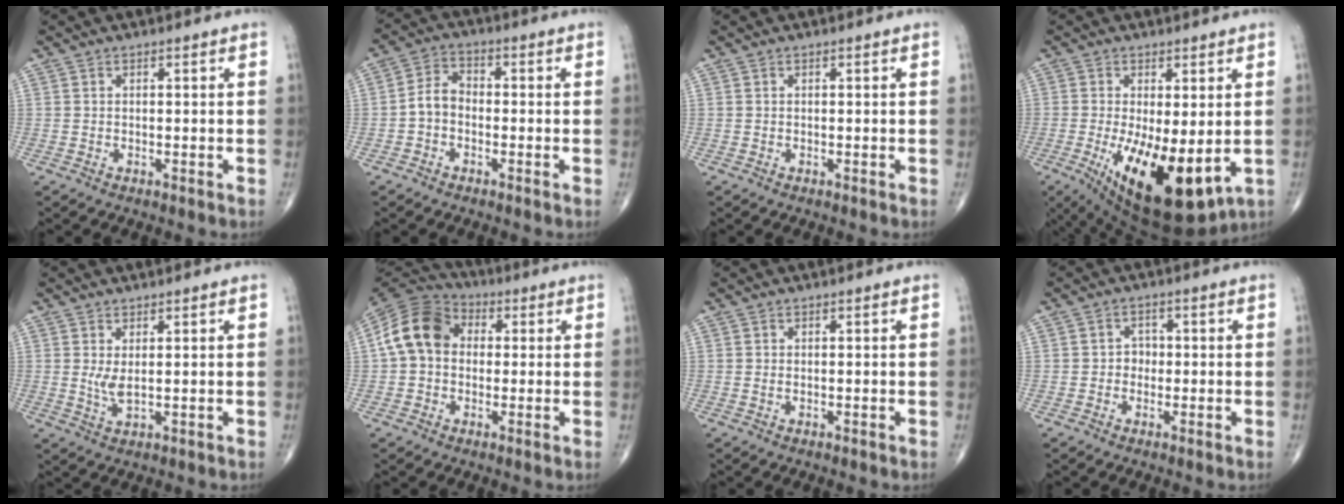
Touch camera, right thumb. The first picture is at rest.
{"total": 4.8, "force": [-1.4, 3.4, 3.0], "torque": [-0.044, 0.019, -0.039]}
{"total": 0.0}
{"total": 16.8, "force": [-3.7, 6.6, 15.0], "torque": [-0.236, -0.032, -0.034]}
{"total": 2.8, "force": [0.6, 0.9, 2.6], "torque": [-0.051, -0.012, 0.019]}
{"total": 11.8, "force": [1.0, 9.2, 7.3], "torque": [-0.127, 0.031, 0.003]}
{"total": 0.0}
{"total": 2.1, "force": [-0.4, 1.9, 0.9], "torque": [0.006, 0.008, -0.012]}